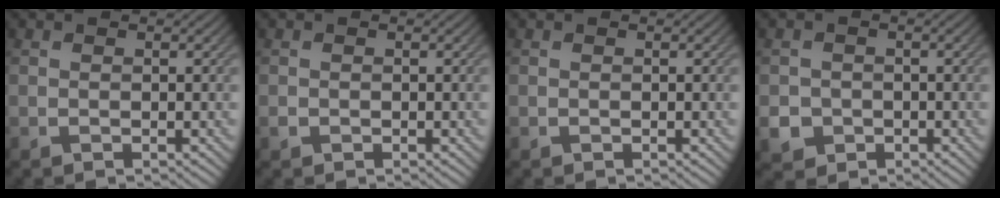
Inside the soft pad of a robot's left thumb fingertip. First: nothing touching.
{"total": 0.5, "force": [-0.3, 0.4, 0.1], "torque": [-0.003, -0.003, -0.006]}
{"total": 0.0}
{"total": 3.5, "force": [-1.3, 3.1, 0.9], "torque": [-0.020, -0.009, -0.029]}